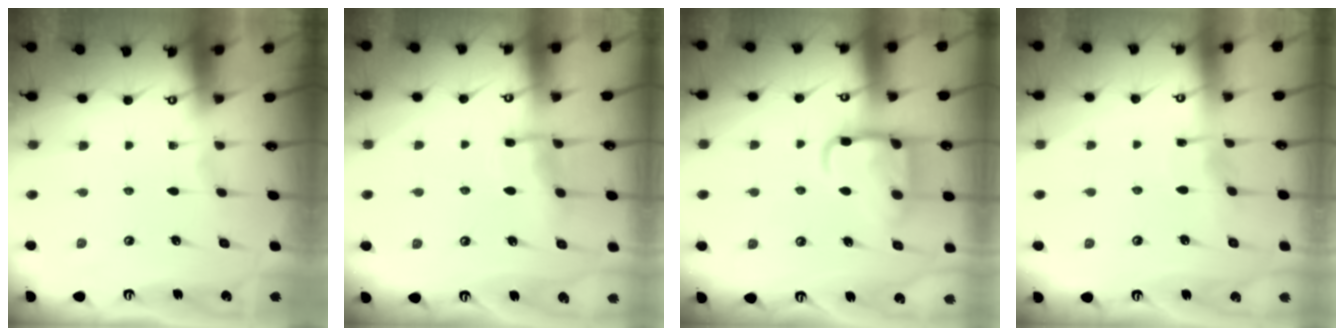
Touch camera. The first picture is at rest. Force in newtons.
{"total": 8.8, "press": 8.8, "slide": 0.8}
{"total": 15.1, "press": 15.0, "slide": 1.5}
{"total": 3.7, "press": 3.6, "slide": 0.6}